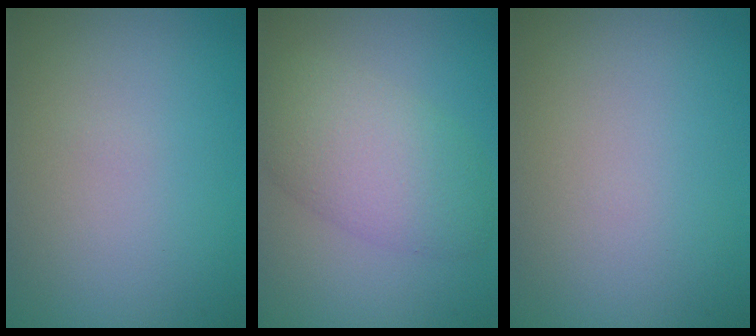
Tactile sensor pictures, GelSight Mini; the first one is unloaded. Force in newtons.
{"total": 5.8, "press": 5.8, "slide": 0.1}
{"total": 0.0}